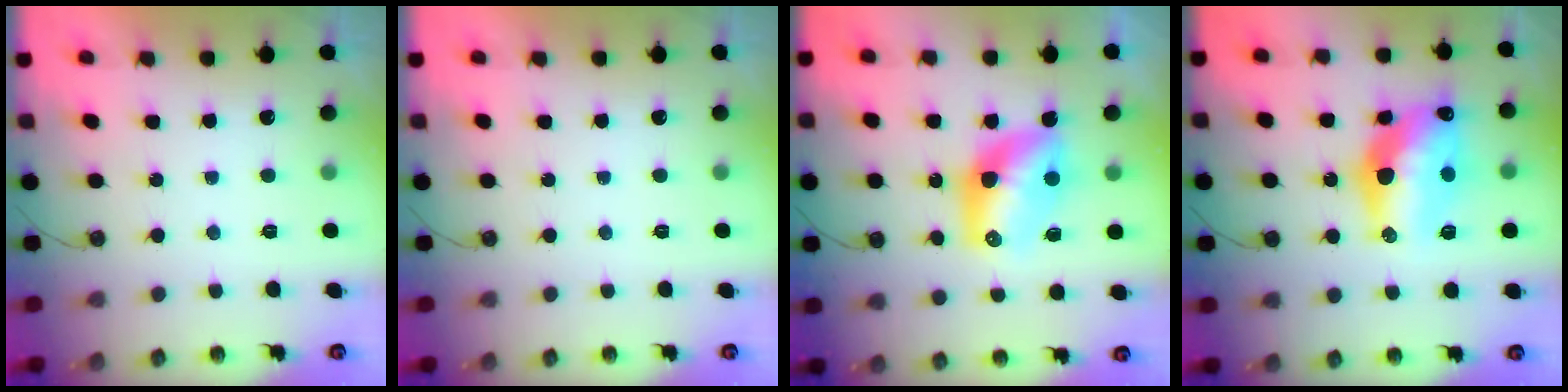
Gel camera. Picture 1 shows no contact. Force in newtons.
{"total": 0.0}
{"total": 11.1, "press": 11.1, "slide": 0.8}
{"total": 16.3, "press": 16.3, "slide": 1.4}